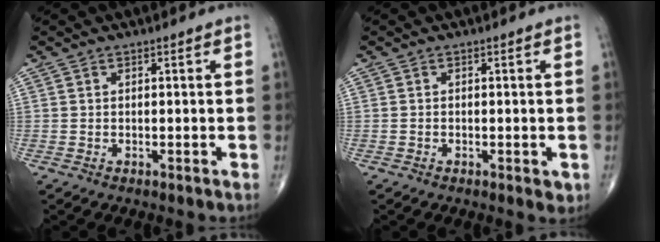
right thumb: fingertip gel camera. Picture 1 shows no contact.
{"total": 1.6, "force": [-0.5, 0.8, 1.3], "torque": [-0.015, -0.002, -0.008]}